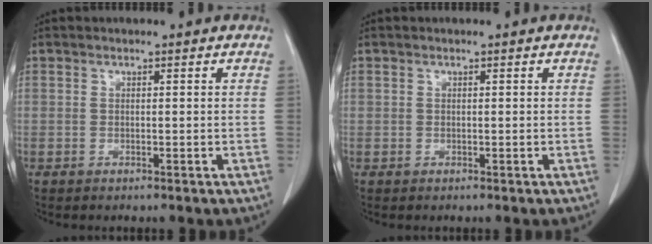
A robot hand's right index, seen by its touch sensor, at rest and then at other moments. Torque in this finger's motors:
{"motor_torque": [0.47, -0.18, 0.19, 0.05]}